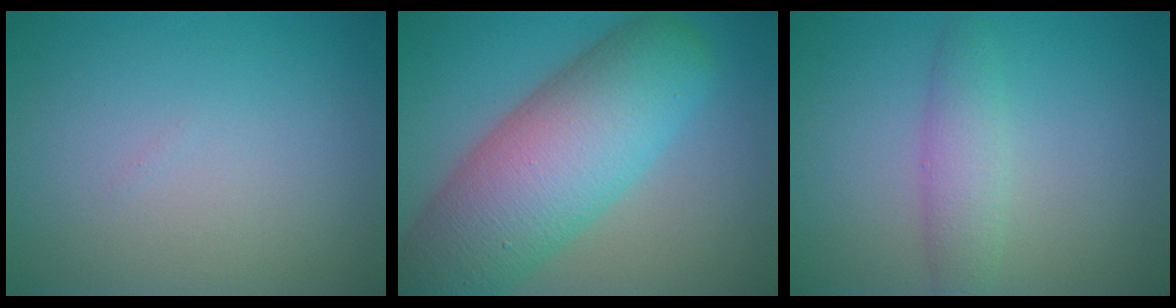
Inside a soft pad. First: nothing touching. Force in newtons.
{"total": 12.0, "press": 12.0, "slide": 0.5}
{"total": 2.7, "press": 2.7, "slide": 0.1}